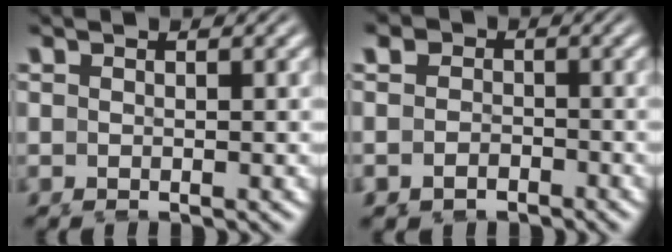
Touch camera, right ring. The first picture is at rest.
{"total": 4.1, "force": [-1.8, 3.5, 0.9], "torque": [-0.033, -0.021, -0.033]}